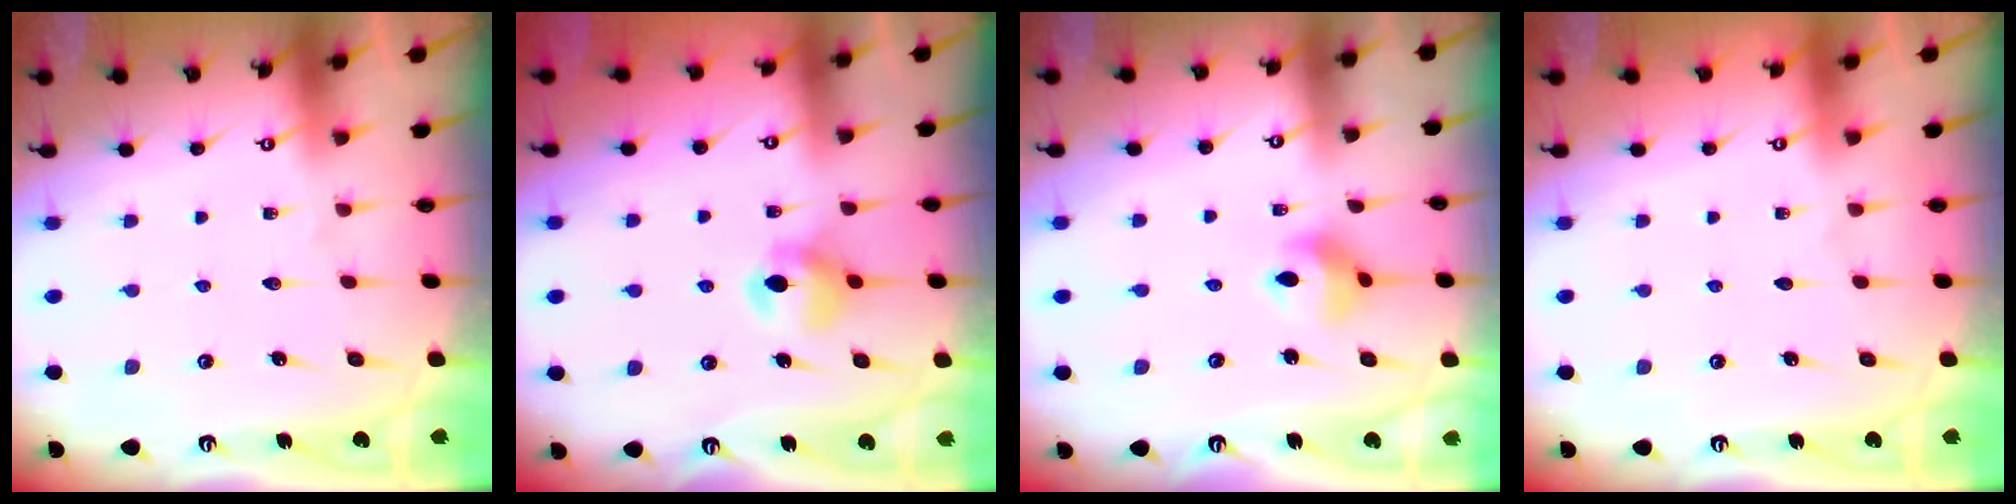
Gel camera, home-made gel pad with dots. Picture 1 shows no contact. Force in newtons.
{"total": 6.8, "press": 6.8, "slide": 0.8}
{"total": 7.2, "press": 7.2, "slide": 0.5}
{"total": 0.0}